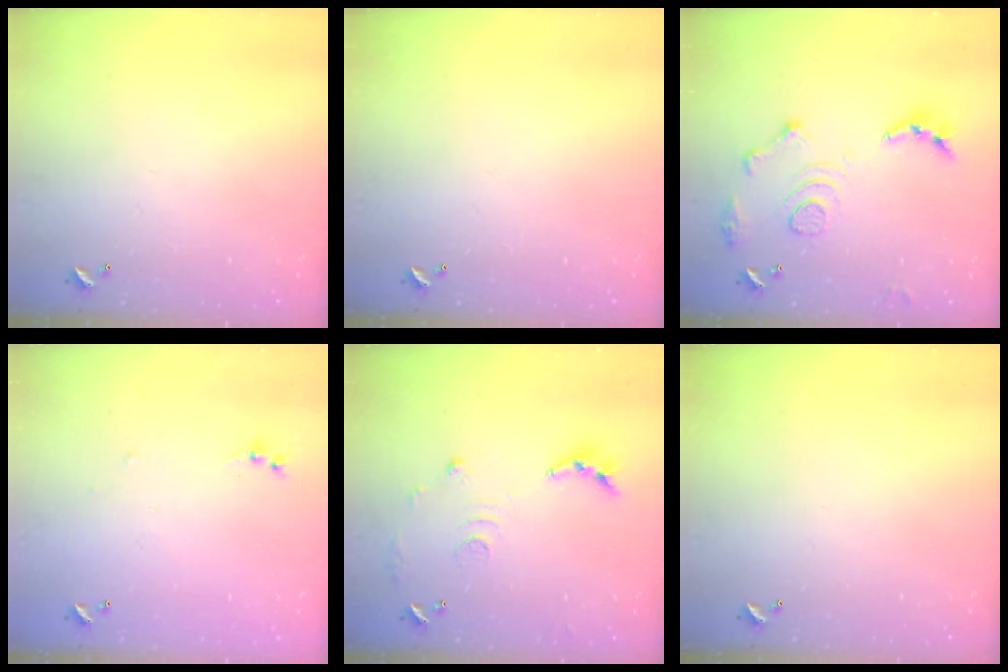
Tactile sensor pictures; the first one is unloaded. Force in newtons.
{"total": 0.0}
{"total": 13.7, "press": 13.6, "slide": 1.4}
{"total": 5.7, "press": 5.7, "slide": 0.6}
{"total": 11.1, "press": 11.0, "slide": 1.0}
{"total": 0.0}